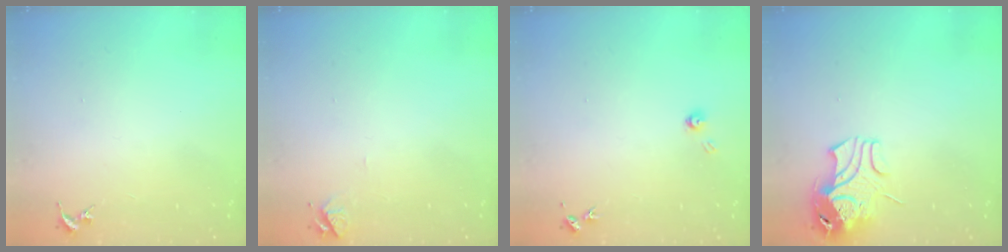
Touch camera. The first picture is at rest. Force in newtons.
{"total": 4.9, "press": 4.9, "slide": 0.5}
{"total": 3.7, "press": 3.7, "slide": 0.4}
{"total": 9.7, "press": 9.6, "slide": 1.4}